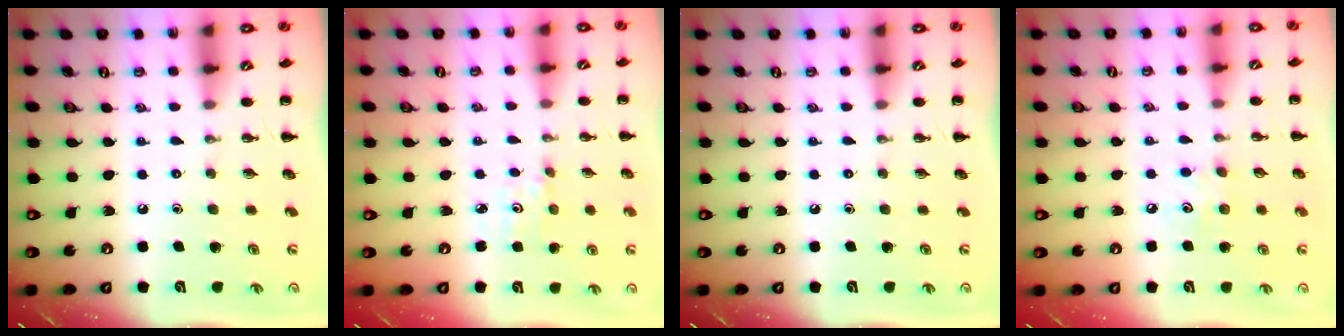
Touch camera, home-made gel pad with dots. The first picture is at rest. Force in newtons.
{"total": 2.9, "press": 2.8, "slide": 0.8}
{"total": 0.0}
{"total": 5.2, "press": 5.1, "slide": 1.3}